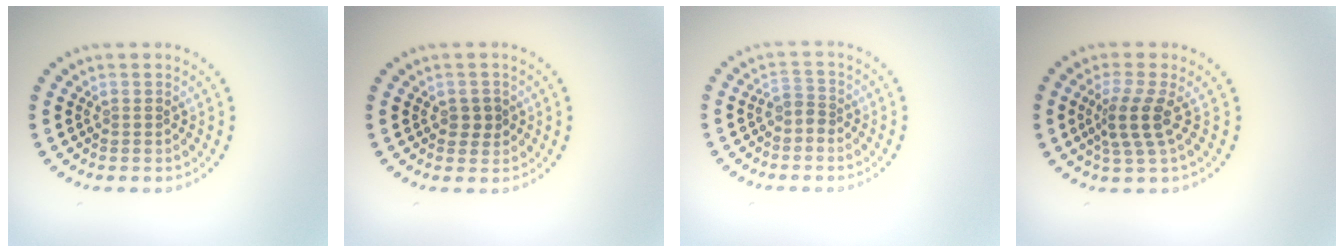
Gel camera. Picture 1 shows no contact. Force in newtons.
{"total": 1.5, "press": 1.4, "slide": 0.4}
{"total": 1.6, "press": 1.2, "slide": 1.0}
{"total": 3.1, "press": 2.3, "slide": 2.0}